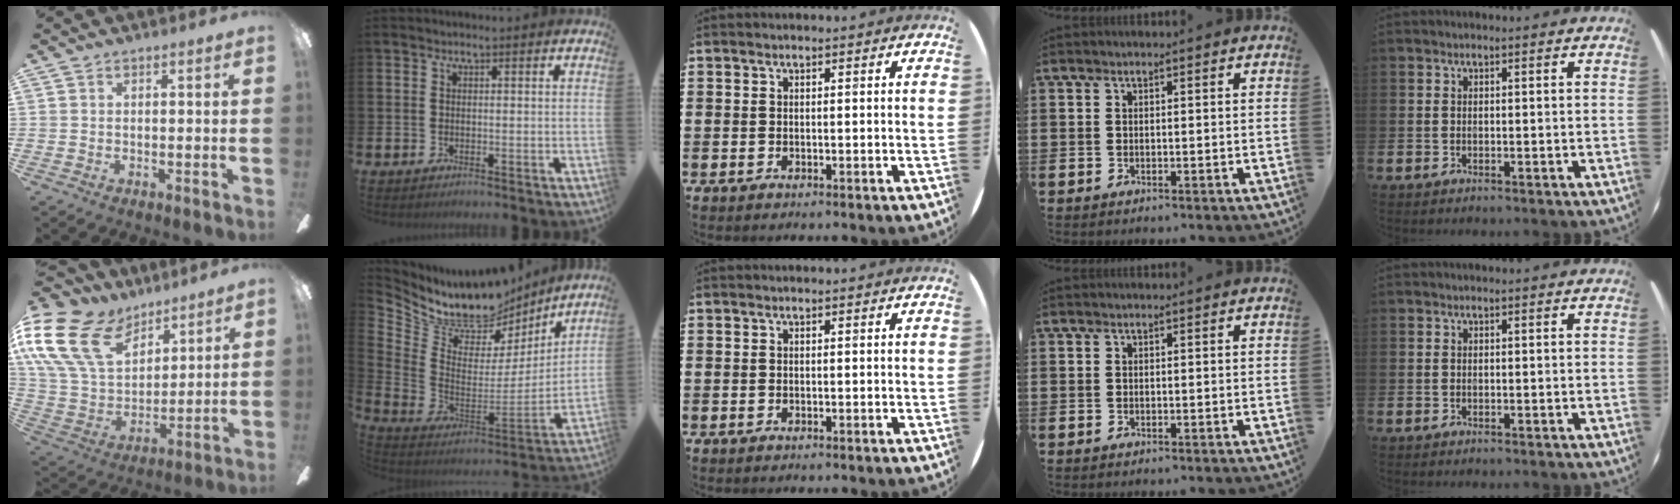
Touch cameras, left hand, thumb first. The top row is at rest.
{"thumb": {"total": 22.7, "force": [11.8, 14.5, 12.8], "torque": [-0.290, -0.060, 0.215]}, "index": {"total": 9.8, "force": [8.6, 4.0, 2.3], "torque": [-0.097, -0.058, 0.152]}}